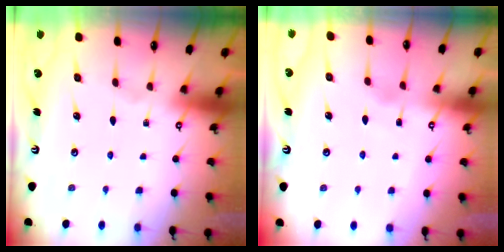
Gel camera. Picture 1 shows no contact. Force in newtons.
{"total": 2.2, "press": 2.2, "slide": 0.3}